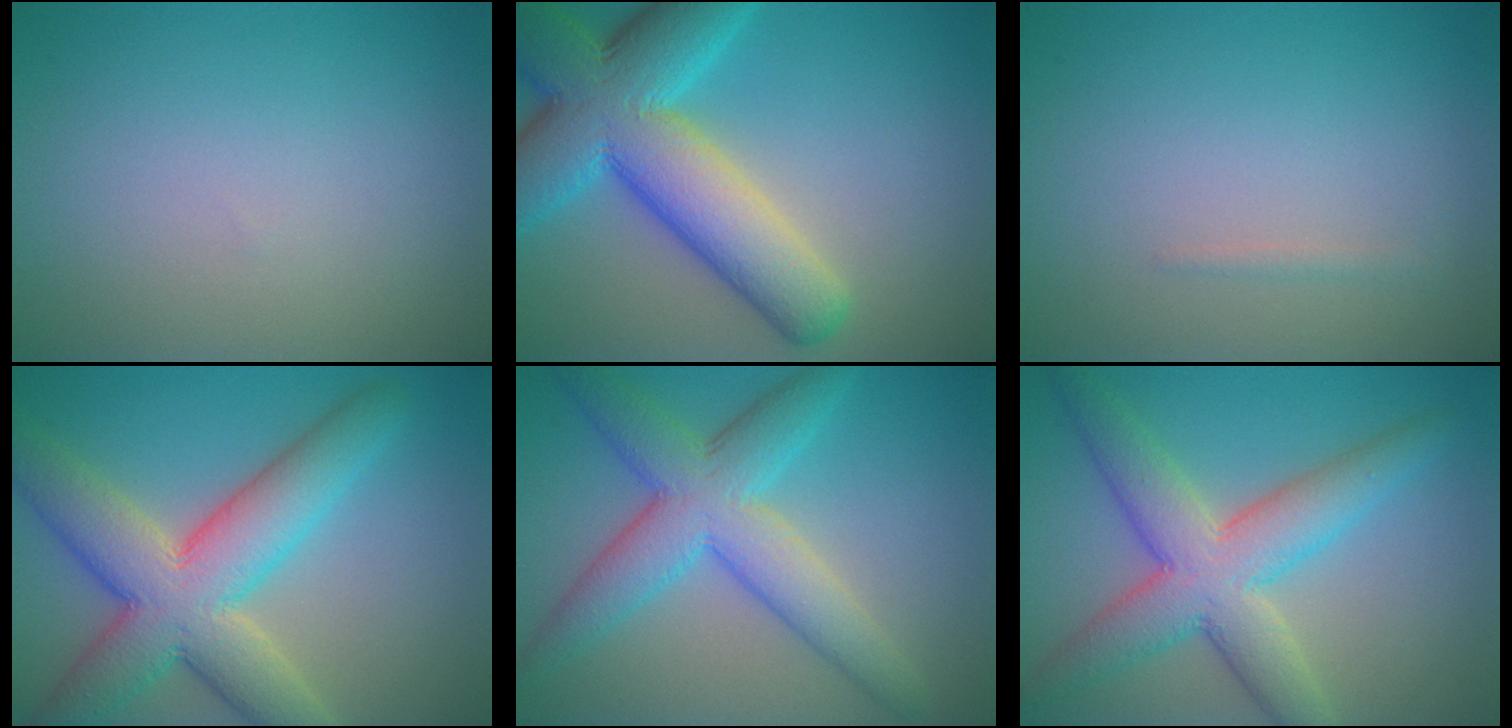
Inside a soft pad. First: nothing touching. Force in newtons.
{"total": 11.8, "press": 11.8, "slide": 0.4}
{"total": 0.6, "press": 0.6, "slide": 0.0}
{"total": 9.9, "press": 9.8, "slide": 0.6}
{"total": 7.3, "press": 7.3, "slide": 0.2}
{"total": 7.5, "press": 7.5, "slide": 0.3}